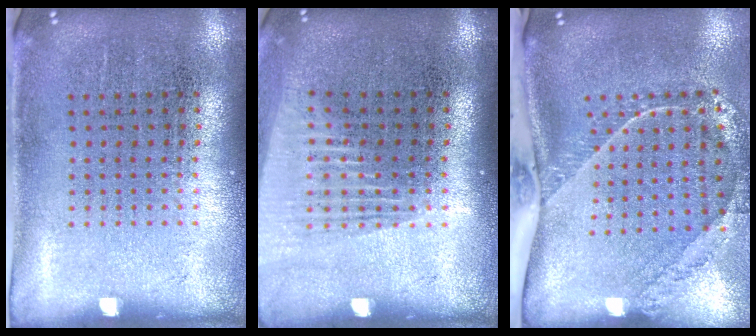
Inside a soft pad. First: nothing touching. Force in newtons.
{"total": 1.4, "press": 1.2, "slide": 0.7}
{"total": 2.4, "press": 1.7, "slide": 1.7}